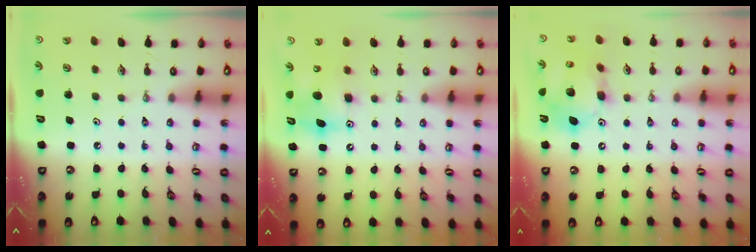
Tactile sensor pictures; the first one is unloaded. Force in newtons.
{"total": 8.9, "press": 8.7, "slide": 1.8}
{"total": 14.2, "press": 13.9, "slide": 2.7}